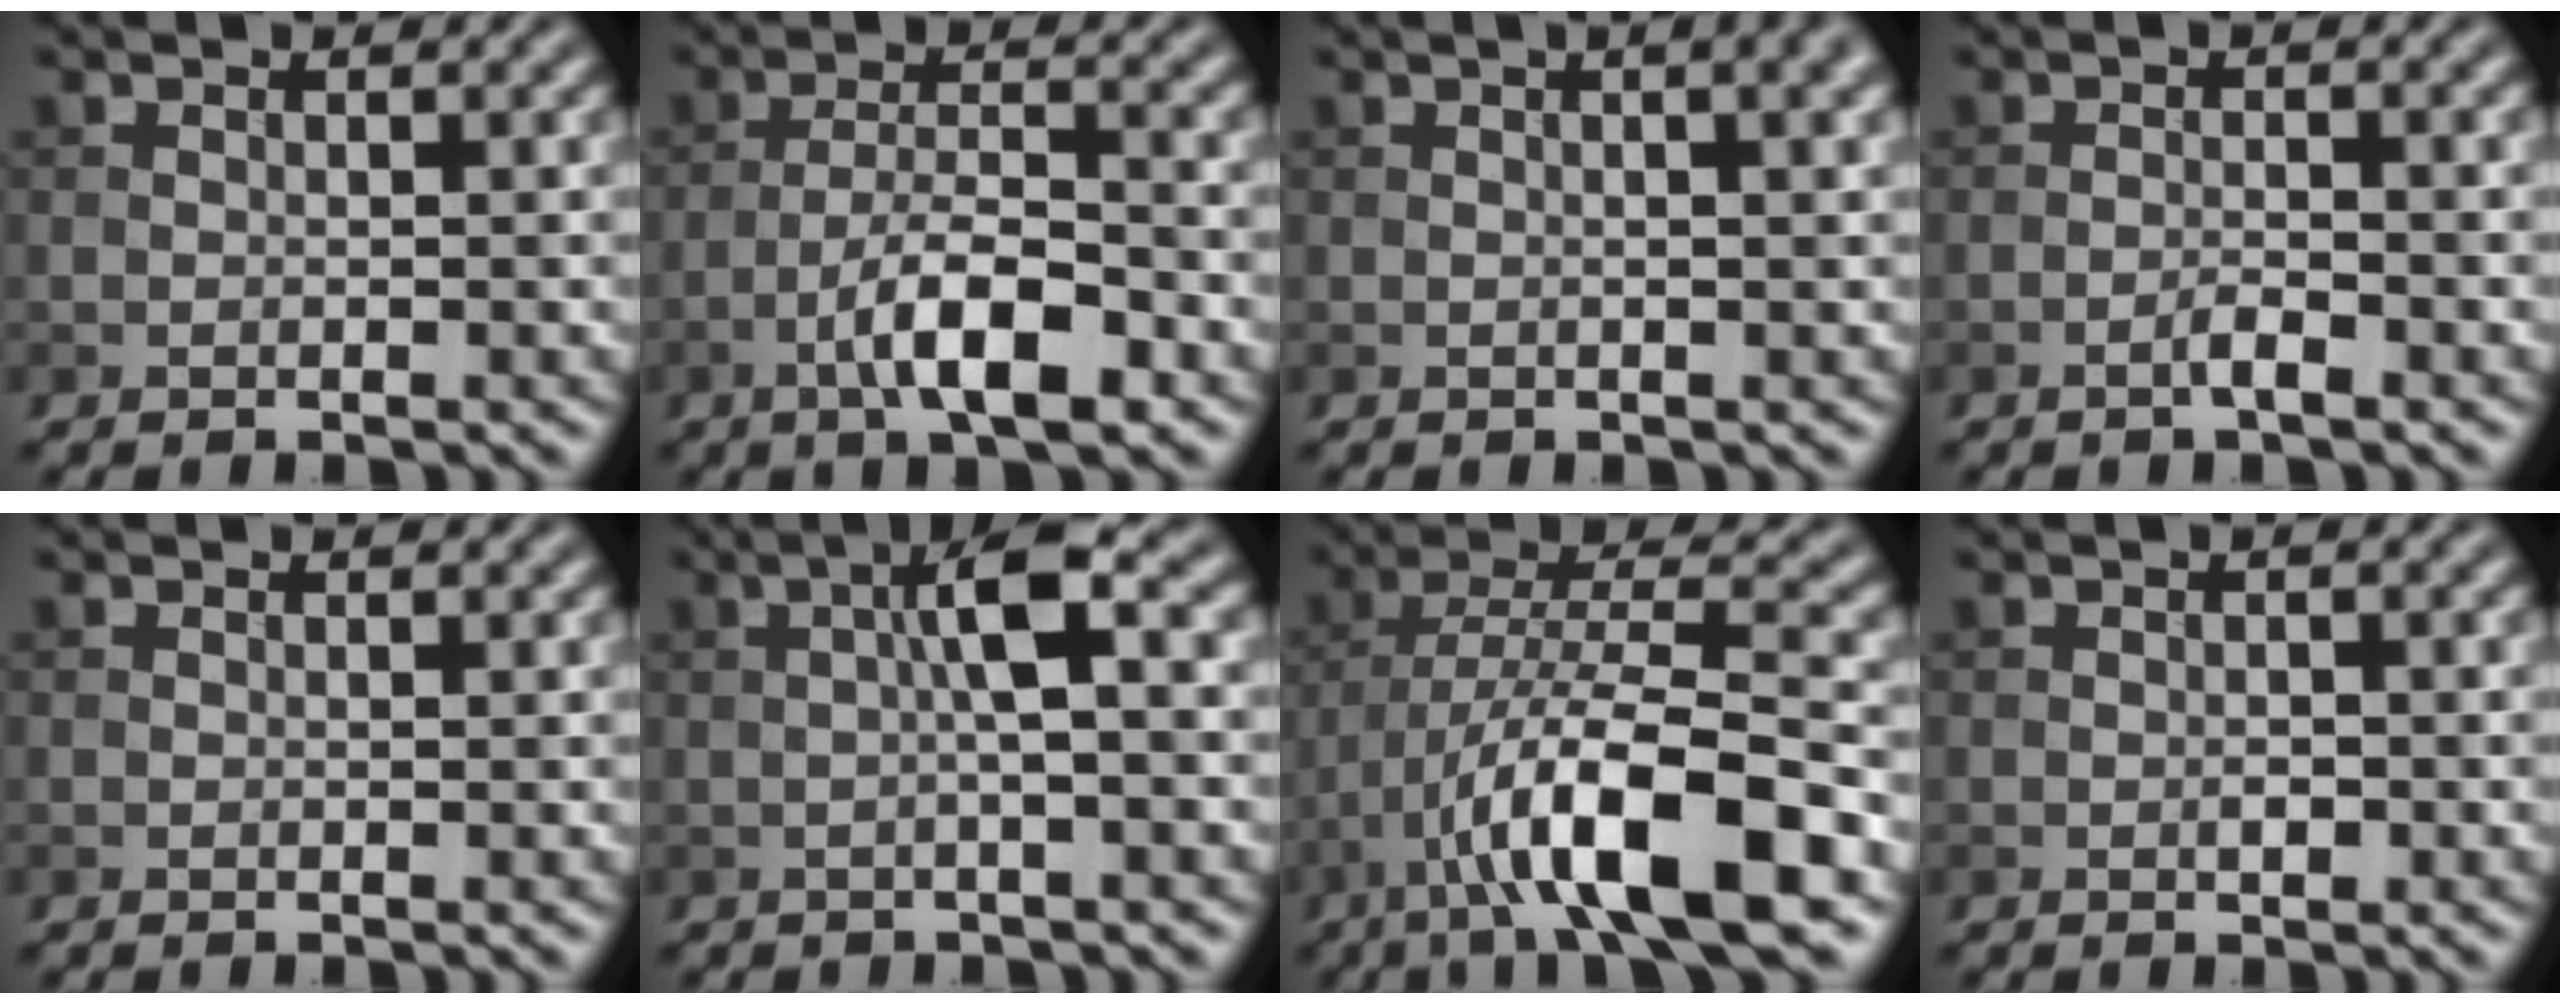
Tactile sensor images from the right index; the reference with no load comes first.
{"total": 6.4, "force": [-3.0, 1.7, 5.3], "torque": [-0.095, 0.008, -0.056]}
{"total": 6.8, "force": [2.4, 3.1, 5.5], "torque": [-0.026, 0.039, -0.004]}
{"total": 1.5, "force": [-0.9, 0.1, 1.3], "torque": [-0.024, 0.005, -0.019]}
{"total": 0.0}
{"total": 4.8, "force": [0.5, 0.8, 4.7], "torque": [-0.079, 0.017, 0.003]}
{"total": 11.4, "force": [-5.6, 2.5, 9.6], "torque": [-0.162, 0.017, -0.100]}
{"total": 1.0, "force": [-0.3, 0.5, 0.9], "torque": [-0.013, 0.001, -0.005]}